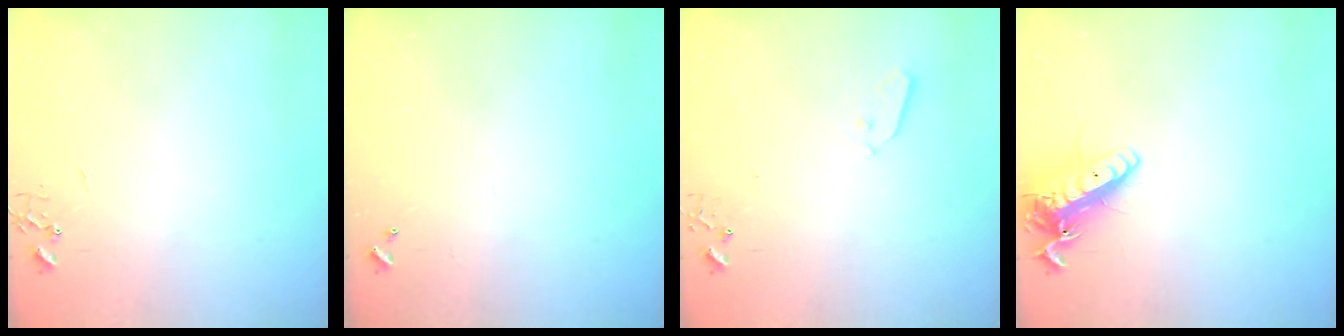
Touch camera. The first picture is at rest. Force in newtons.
{"total": 0.0}
{"total": 3.8, "press": 3.8, "slide": 0.1}
{"total": 14.0, "press": 13.9, "slide": 2.0}